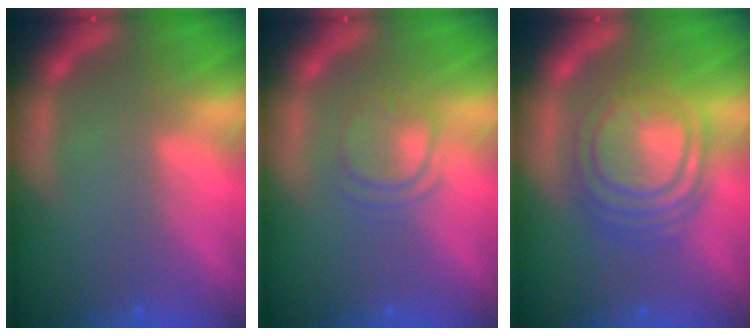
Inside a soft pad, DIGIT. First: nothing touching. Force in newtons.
{"total": 3.0}
{"total": 8.6}